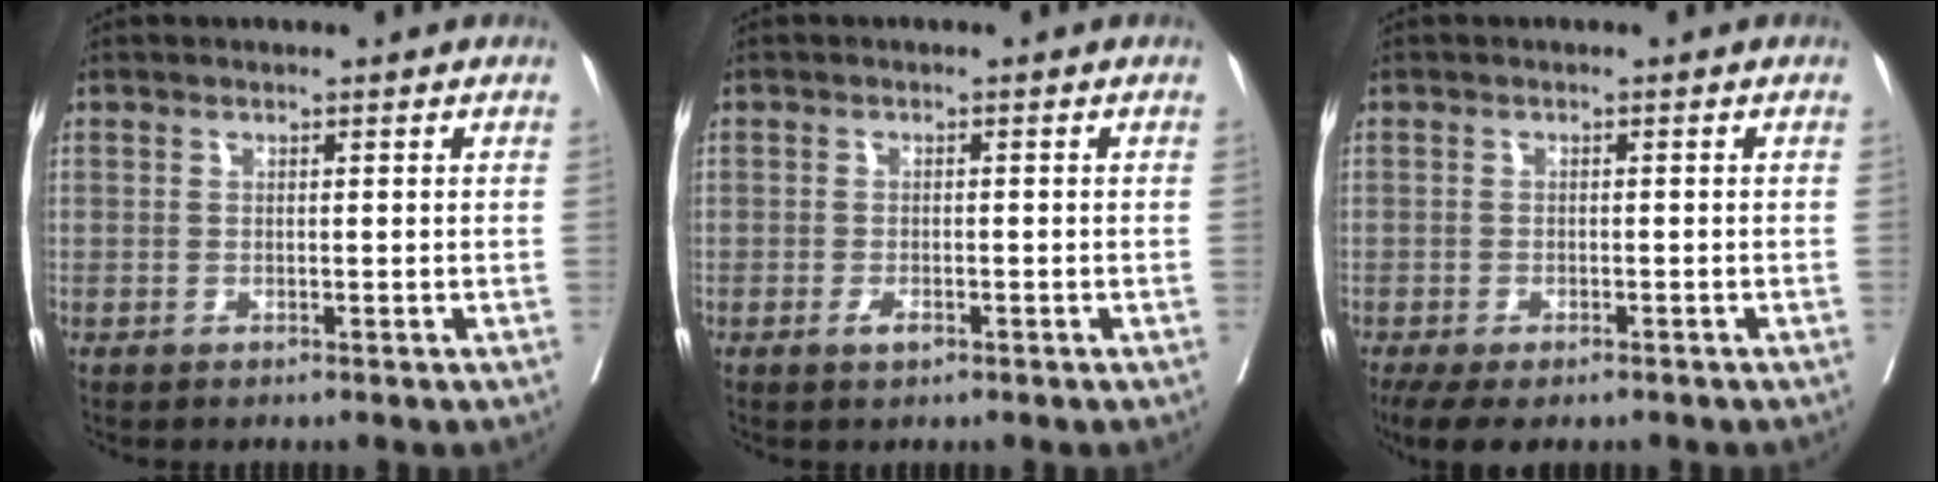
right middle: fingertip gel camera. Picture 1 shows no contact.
{"total": 1.6, "force": [-0.9, 0.6, 1.1], "torque": [-0.018, 0.001, -0.013]}
{"total": 7.6, "force": [-5.4, 3.2, 4.3], "torque": [-0.077, -0.013, -0.082]}